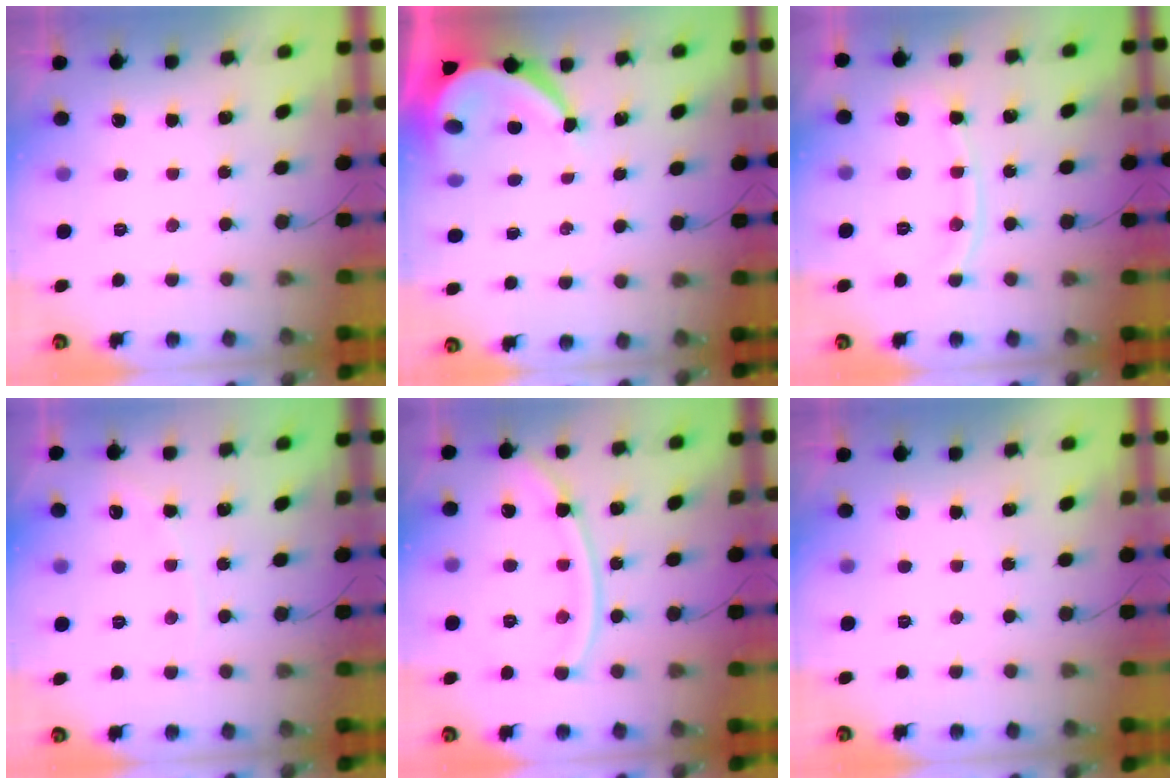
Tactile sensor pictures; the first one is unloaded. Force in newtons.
{"total": 8.1, "press": 8.0, "slide": 0.9}
{"total": 9.8, "press": 9.7, "slide": 1.2}
{"total": 2.6, "press": 2.6, "slide": 0.4}
{"total": 12.0, "press": 11.9, "slide": 1.5}
{"total": 0.0}